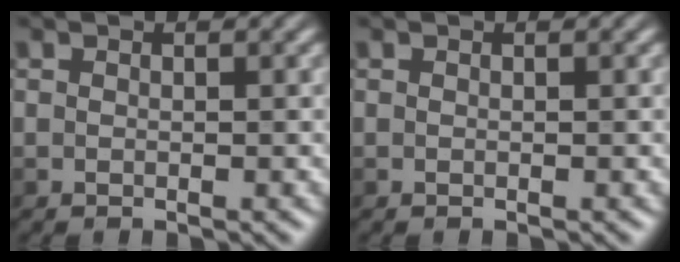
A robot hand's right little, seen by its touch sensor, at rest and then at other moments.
{"total": 0.0}